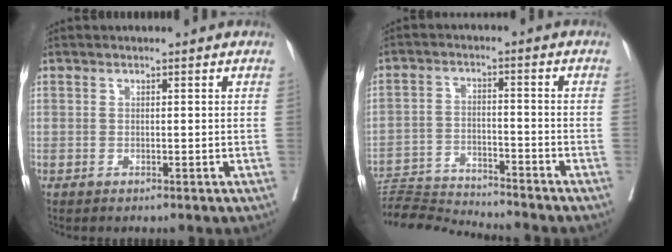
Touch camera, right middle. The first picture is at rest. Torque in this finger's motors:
{"motor_torque": [-0.18, -1.33, -0.02, 0.00]}